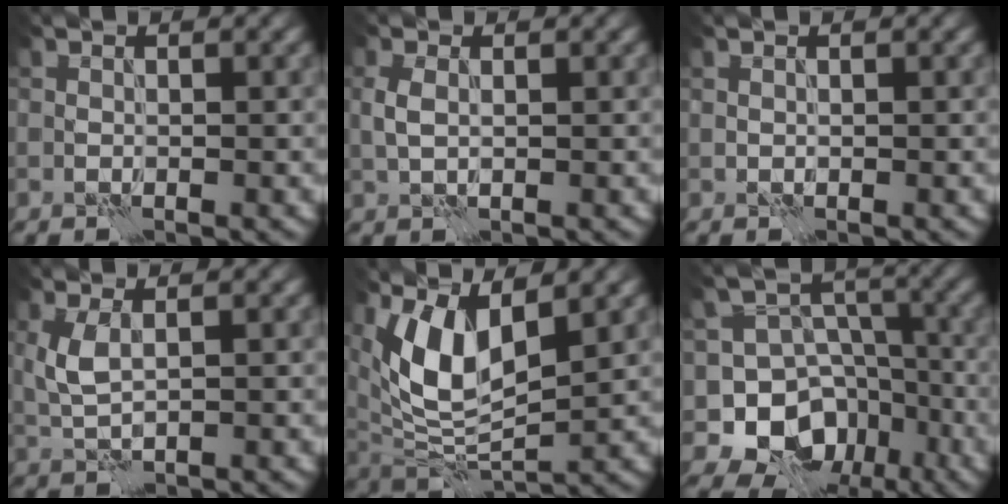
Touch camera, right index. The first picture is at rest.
{"total": 1.5, "force": [0.3, 0.7, 1.3], "torque": [-0.031, 0.003, 0.005]}
{"total": 0.0}
{"total": 2.8, "force": [0.7, 1.2, 2.5], "torque": [-0.061, 0.003, 0.015]}
{"total": 7.8, "force": [2.7, 3.8, 6.3], "torque": [-0.131, -0.013, 0.049]}
{"total": 11.1, "force": [-5.1, 9.0, 4.0], "torque": [-0.052, -0.004, -0.102]}